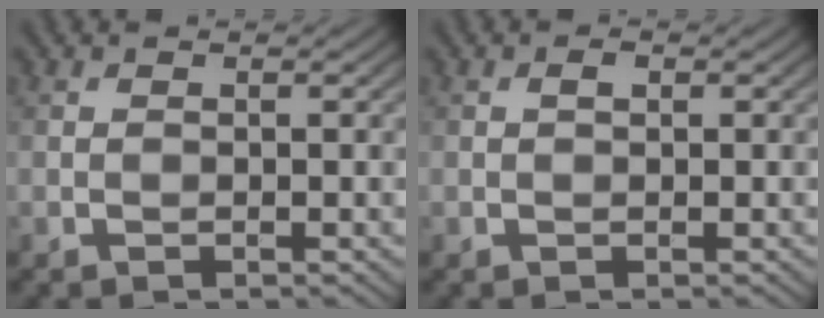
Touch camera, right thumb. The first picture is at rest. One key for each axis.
{"total": 0.9, "fx": 0.2, "fy": 0.4, "fz": 0.8, "tx": -0.013, "ty": 0.001, "tz": 0.002}